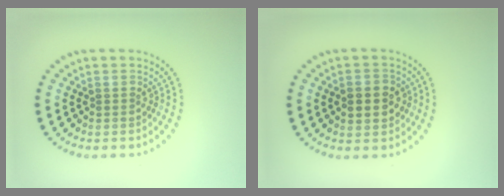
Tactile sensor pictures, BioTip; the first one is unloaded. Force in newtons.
{"total": 3.0, "press": 3.0, "slide": 0.3}